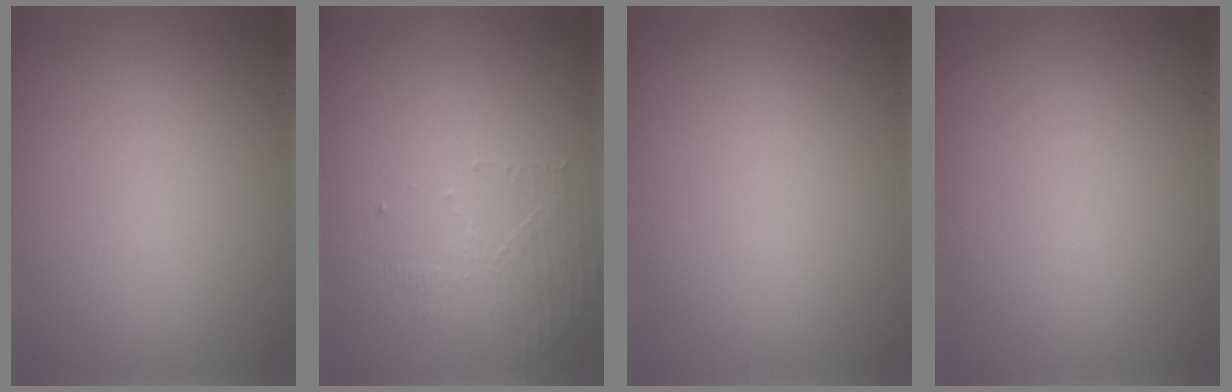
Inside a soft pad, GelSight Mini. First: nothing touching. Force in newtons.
{"total": 1.6, "press": 0.7, "slide": 1.4}
{"total": 0.0}
{"total": 0.0}